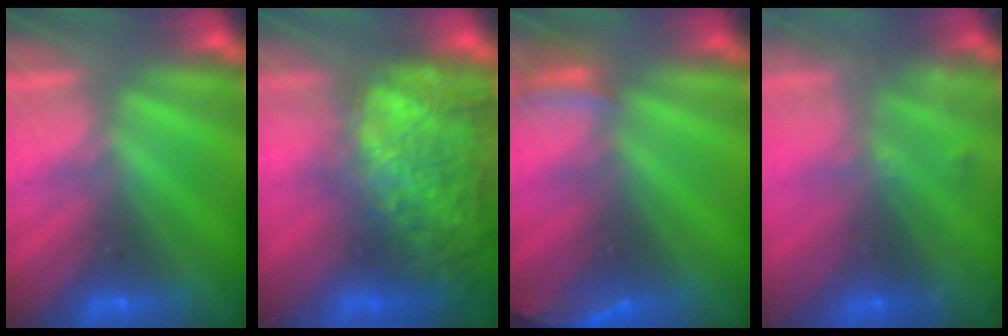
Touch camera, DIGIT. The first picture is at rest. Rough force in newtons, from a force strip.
{"total": 7.8}
{"total": 2.6}
{"total": 2.0}